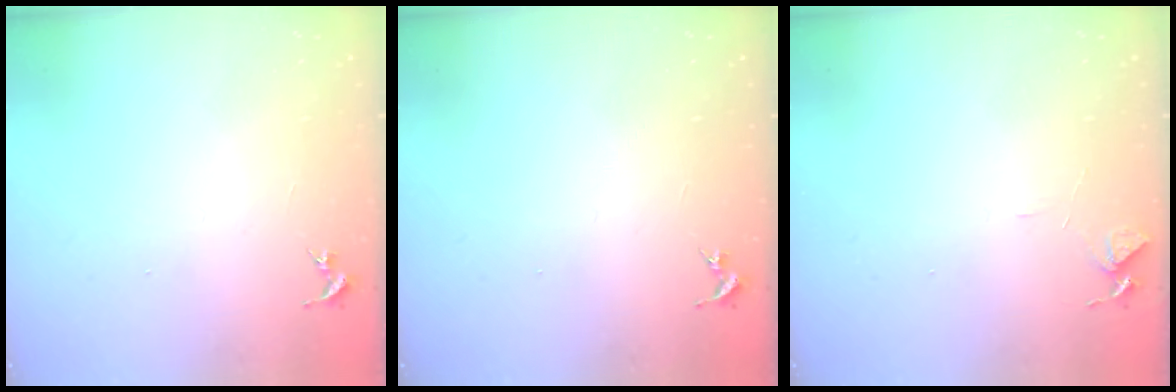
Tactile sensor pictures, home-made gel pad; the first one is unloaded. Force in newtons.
{"total": 0.0}
{"total": 6.0, "press": 5.9, "slide": 0.6}